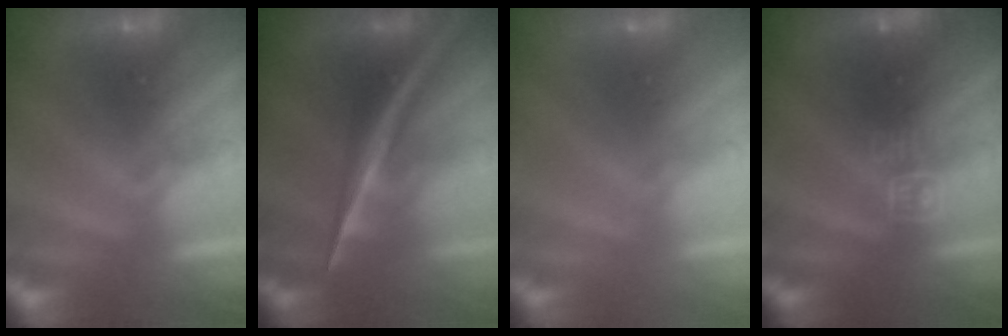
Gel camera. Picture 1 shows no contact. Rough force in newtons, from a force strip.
{"total": 2.6}
{"total": 2.8}
{"total": 2.9}